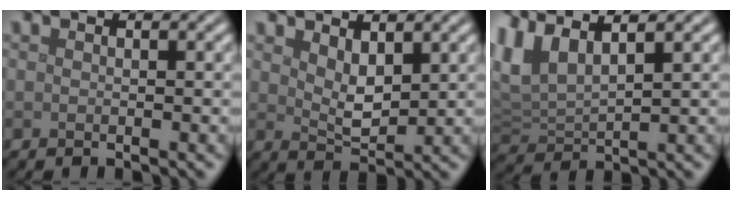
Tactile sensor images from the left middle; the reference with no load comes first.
{"total": 2.8, "force": [1.6, 1.3, 2.0], "torque": [-0.041, -0.007, 0.034]}
{"total": 4.9, "force": [3.1, 1.6, 3.4], "torque": [-0.090, 0.012, 0.064]}